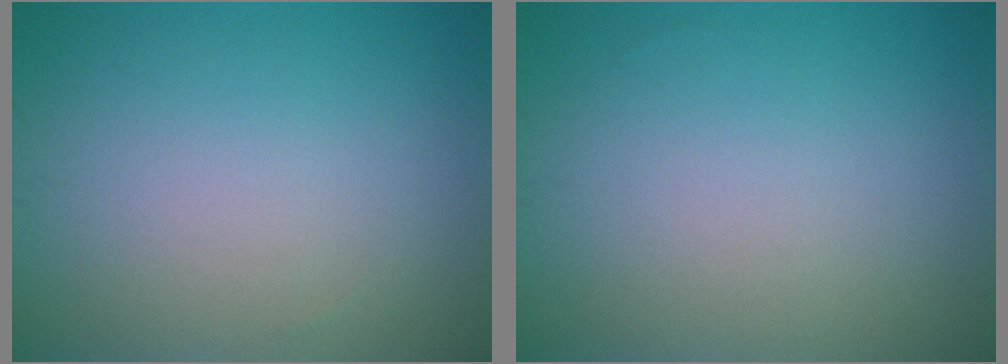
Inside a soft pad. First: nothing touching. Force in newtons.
{"total": 0.0}